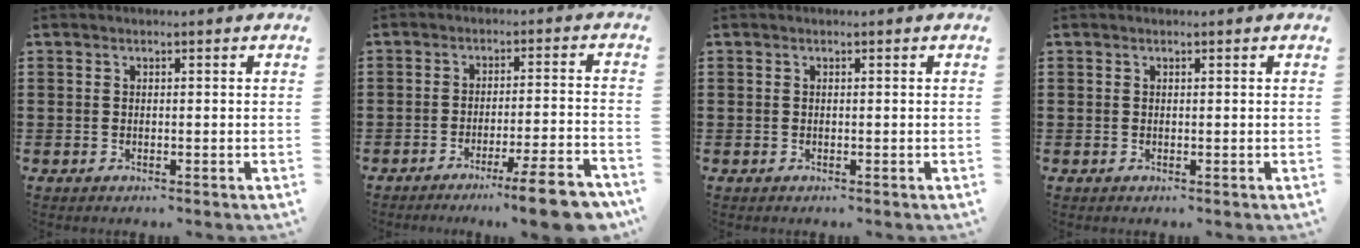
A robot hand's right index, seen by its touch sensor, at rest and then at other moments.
{"total": 8.5, "force": [-6.3, -0.3, 5.7], "torque": [-0.085, -0.005, -0.114]}
{"total": 0.0}
{"total": 0.0}